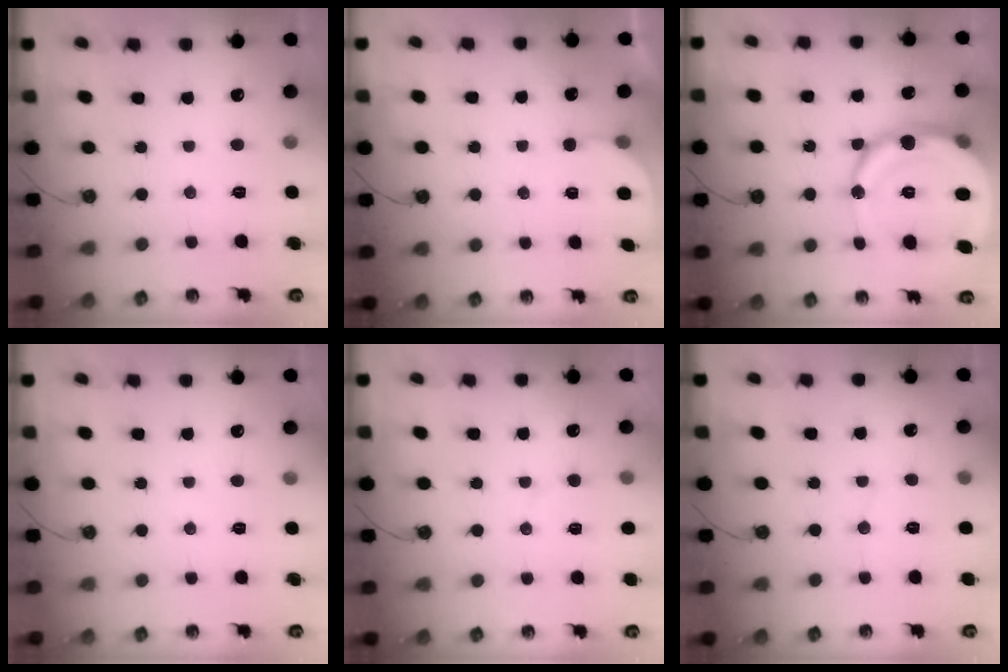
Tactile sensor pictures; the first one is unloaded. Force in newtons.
{"total": 2.2, "press": 2.2, "slide": 0.2}
{"total": 23.3, "press": 23.0, "slide": 3.8}
{"total": 0.0}
{"total": 3.6, "press": 3.6, "slide": 0.3}
{"total": 2.6, "press": 2.6, "slide": 0.3}